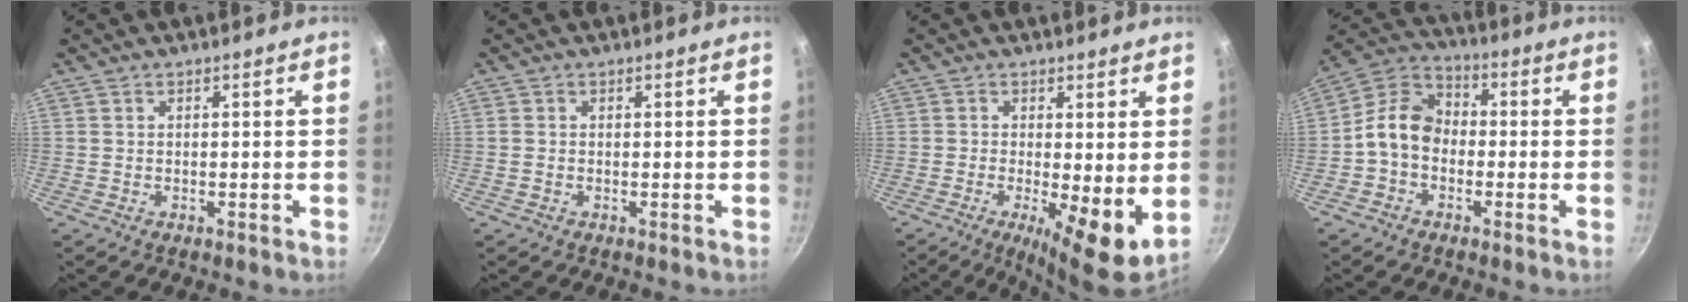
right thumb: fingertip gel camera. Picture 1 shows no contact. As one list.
[{"total": 0.7, "force": [-0.1, 0.6, 0.4], "torque": [-0.008, 0.003, -0.002]}, {"total": 9.0, "force": [-0.7, 2.6, 8.6], "torque": [-0.125, -0.017, -0.009]}, {"total": 9.2, "force": [-1.7, 7.1, 5.6], "torque": [-0.076, 0.035, -0.055]}]